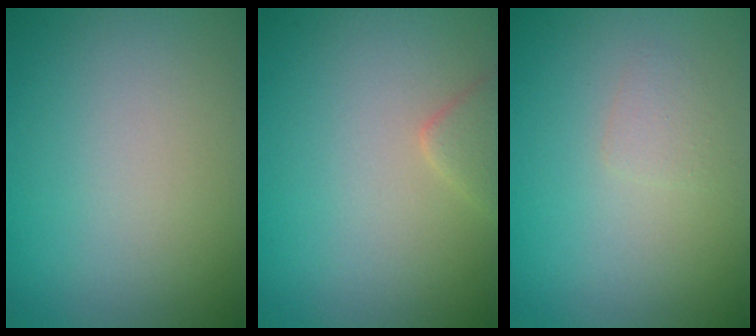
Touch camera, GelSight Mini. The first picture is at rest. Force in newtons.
{"total": 1.6, "press": 1.6, "slide": 0.1}
{"total": 1.1, "press": 1.1, "slide": 0.0}